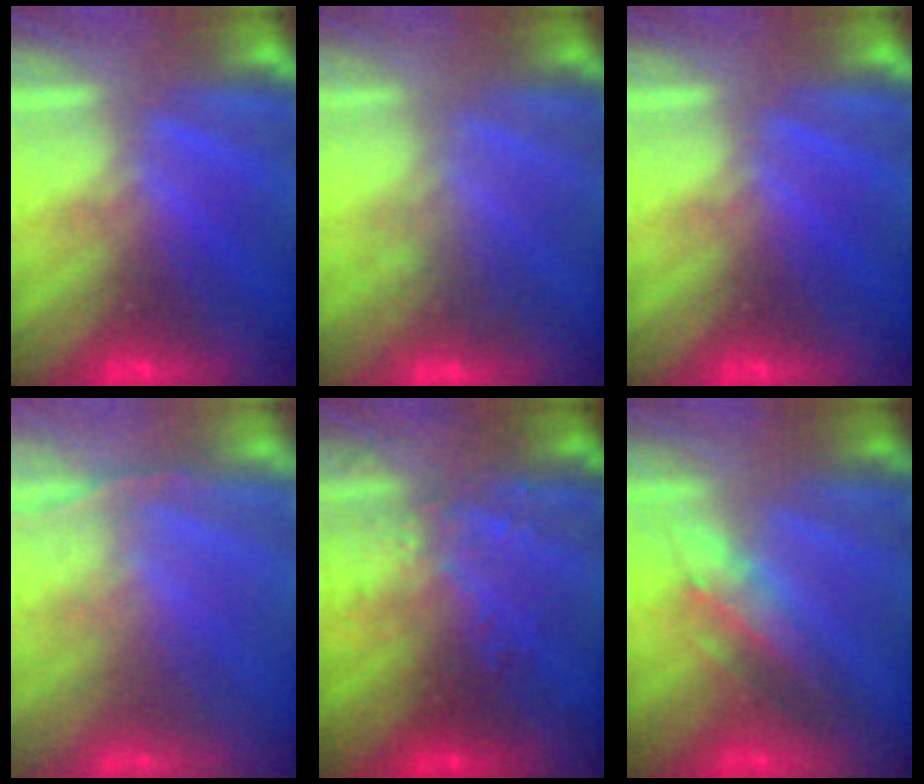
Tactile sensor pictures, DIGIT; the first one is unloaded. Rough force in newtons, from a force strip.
{"total": 2.8}
{"total": 0.0}
{"total": 1.0}
{"total": 3.1}
{"total": 2.9}